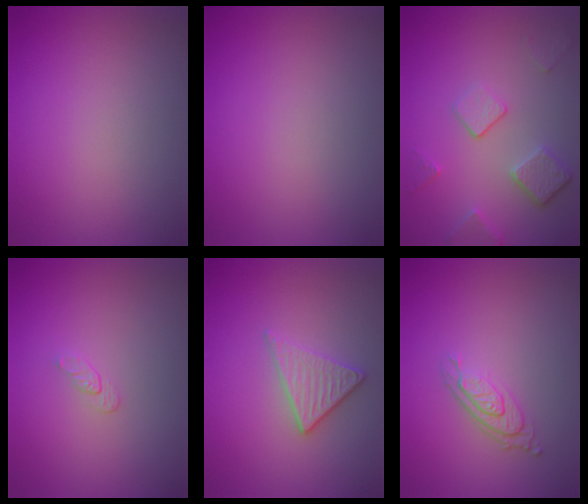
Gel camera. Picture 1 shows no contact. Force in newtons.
{"total": 0.0}
{"total": 3.8, "press": 2.9, "slide": 2.4}
{"total": 0.8, "press": 0.5, "slide": 0.7}
{"total": 2.7, "press": 2.5, "slide": 1.1}
{"total": 3.0, "press": 2.2, "slide": 2.0}